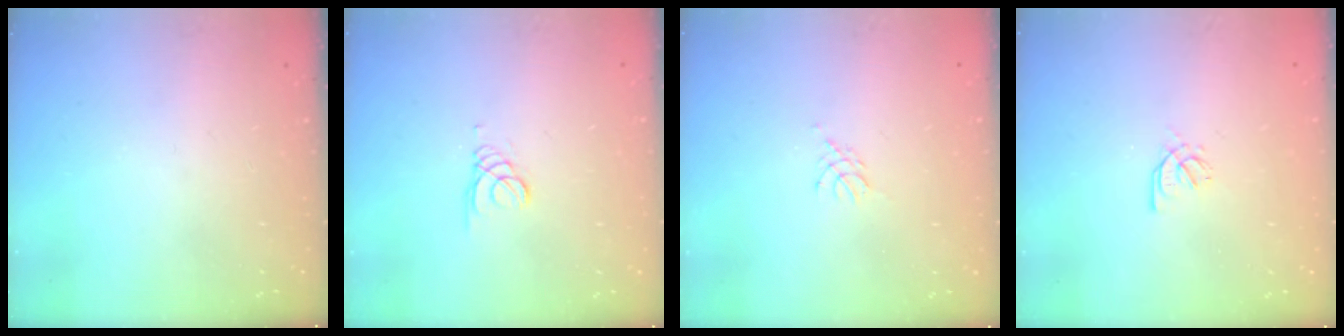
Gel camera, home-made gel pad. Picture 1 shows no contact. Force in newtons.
{"total": 1.5, "press": 1.5, "slide": 0.1}
{"total": 3.8, "press": 3.8, "slide": 0.6}
{"total": 1.7, "press": 1.6, "slide": 0.5}